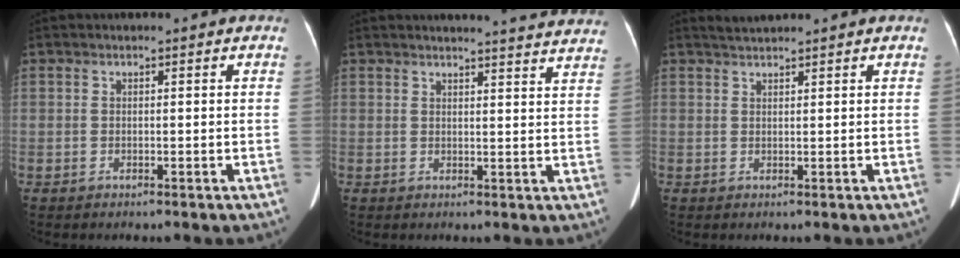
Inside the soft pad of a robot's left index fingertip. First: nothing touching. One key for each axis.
{"total": 13.3, "fx": 12.9, "fy": 0.1, "fz": 3.3, "tx": -0.028, "ty": -0.045, "tz": 0.125}
{"total": 1.5, "fx": 1.5, "fy": -0.2, "fz": 0.1, "tx": -0.004, "ty": 0.011, "tz": 0.034}